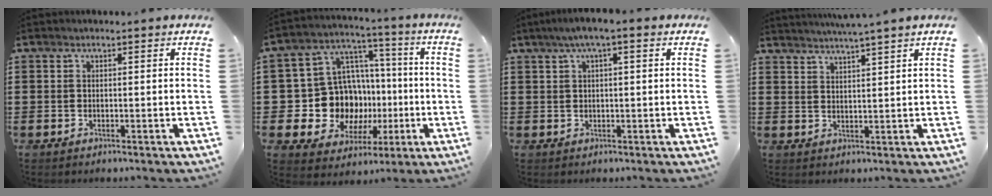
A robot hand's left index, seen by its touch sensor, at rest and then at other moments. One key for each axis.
{"total": 13.5, "fx": -1.7, "fy": 12.5, "fz": 4.9, "tx": -0.136, "ty": 0.000, "tz": -0.015}
{"total": 2.5, "fx": 0.9, "fy": 0.1, "fz": 2.4, "tx": -0.044, "ty": 0.002, "tz": 0.014}
{"total": 2.9, "fx": 2.7, "fy": -1.0, "fz": 0.6, "tx": -0.018, "ty": -0.013, "tz": 0.046}